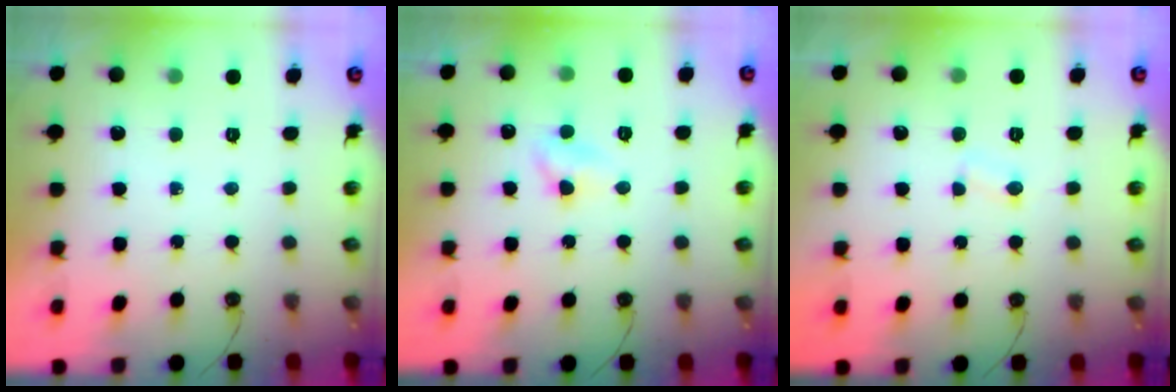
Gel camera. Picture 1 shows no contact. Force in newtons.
{"total": 4.8, "press": 4.8, "slide": 0.6}
{"total": 1.8, "press": 1.8, "slide": 0.2}